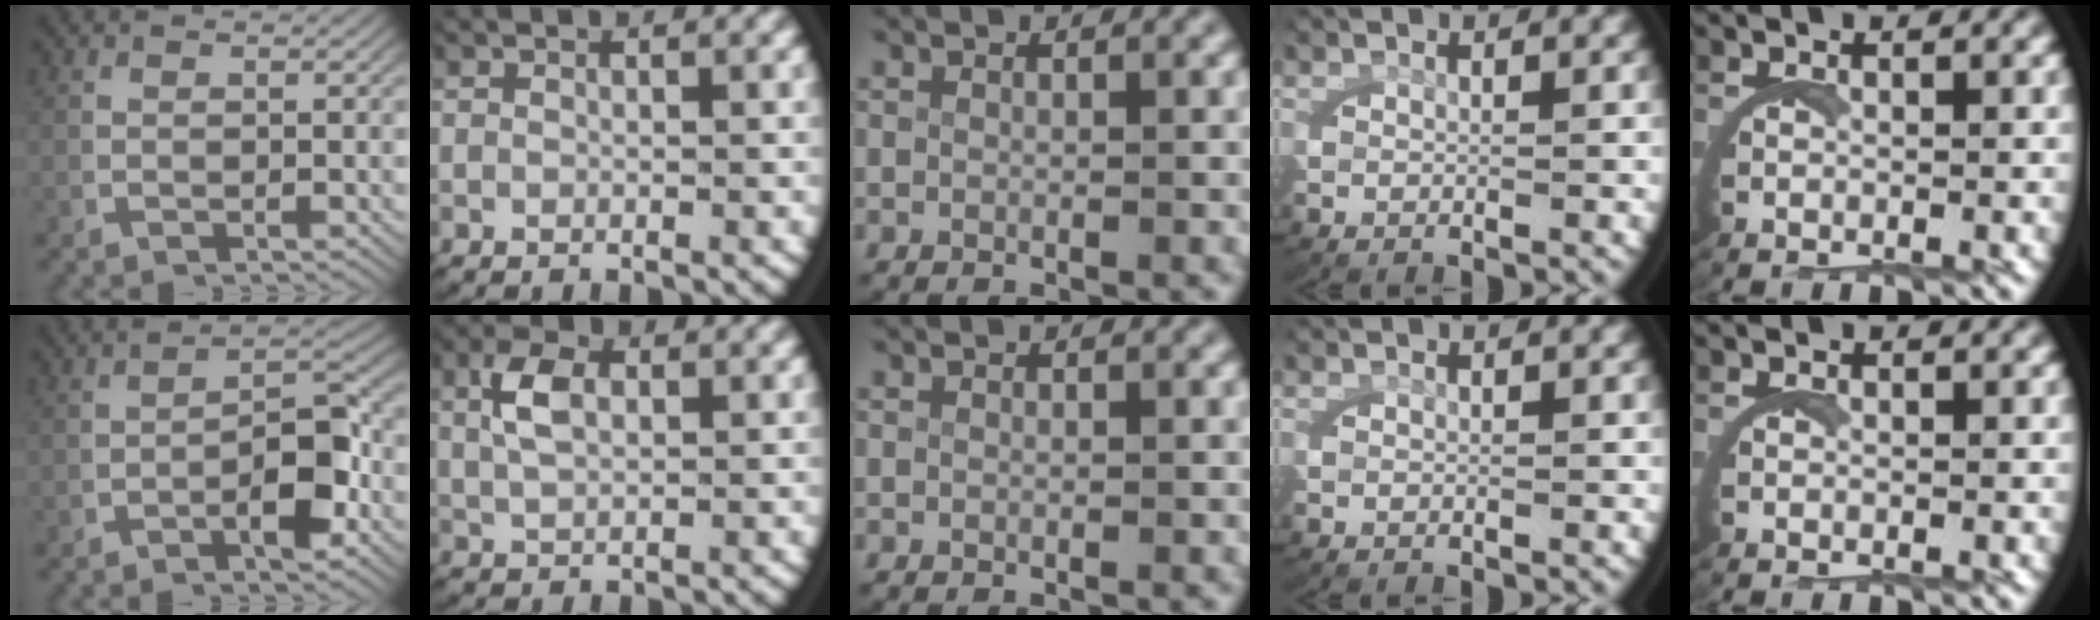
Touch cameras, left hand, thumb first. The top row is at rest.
{"thumb": {"total": 5.6, "force": [-1.0, 2.2, 5.0], "torque": [-0.073, -0.005, -0.018]}, "index": {"total": 3.3, "force": [1.1, 1.8, 2.5], "torque": [-0.060, 0.000, 0.024]}}